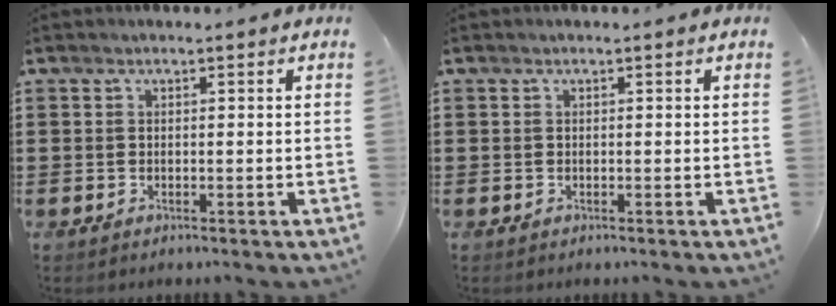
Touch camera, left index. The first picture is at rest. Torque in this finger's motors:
{"motor_torque": [-0.01, -0.01, 0.00, 0.00]}